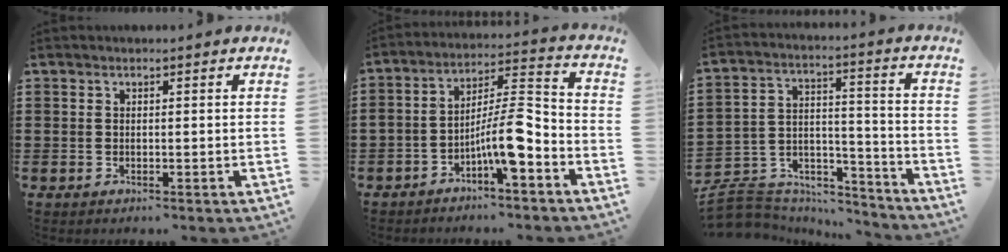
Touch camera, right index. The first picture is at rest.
{"total": 9.2, "force": [-4.7, 2.0, 7.7], "torque": [-0.140, 0.000, -0.089]}
{"total": 7.7, "force": [-7.0, 3.0, 1.2], "torque": [-0.032, 0.006, -0.138]}